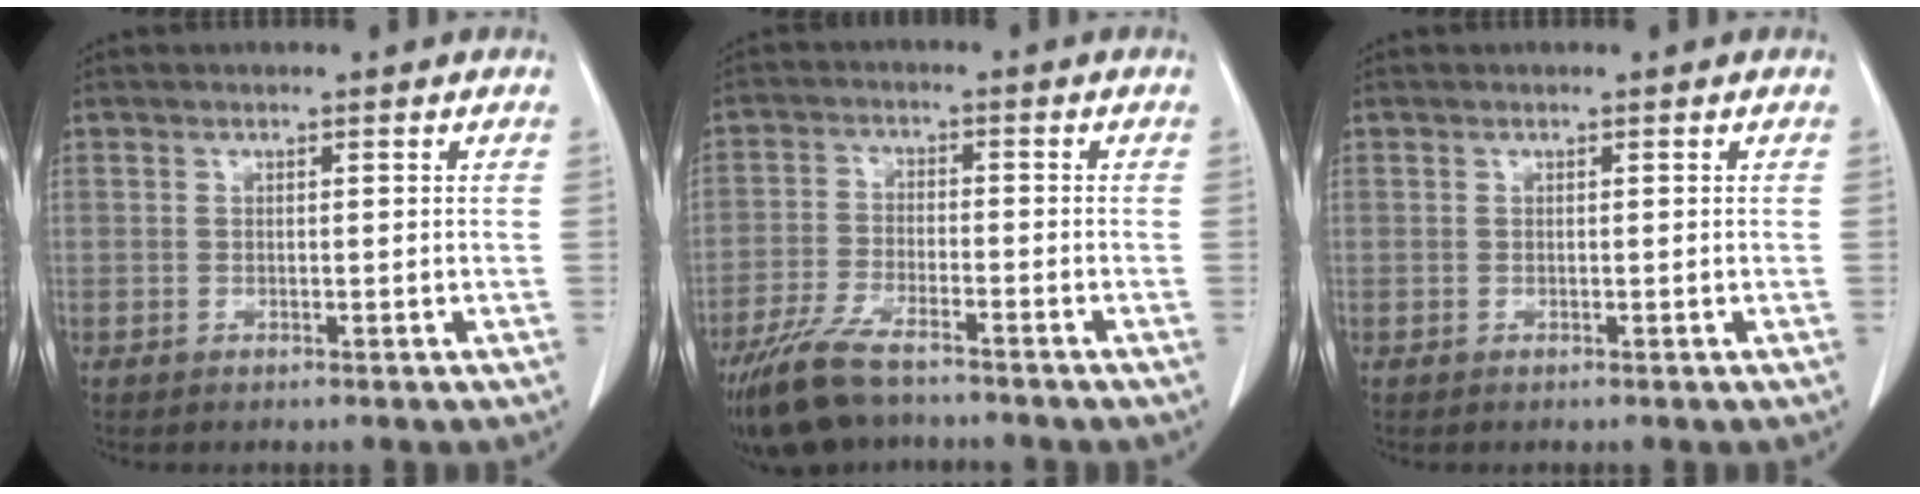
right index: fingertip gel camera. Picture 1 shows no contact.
{"total": 10.0, "force": [-8.0, 2.5, 5.5], "torque": [-0.105, -0.027, -0.139]}
{"total": 0.0}